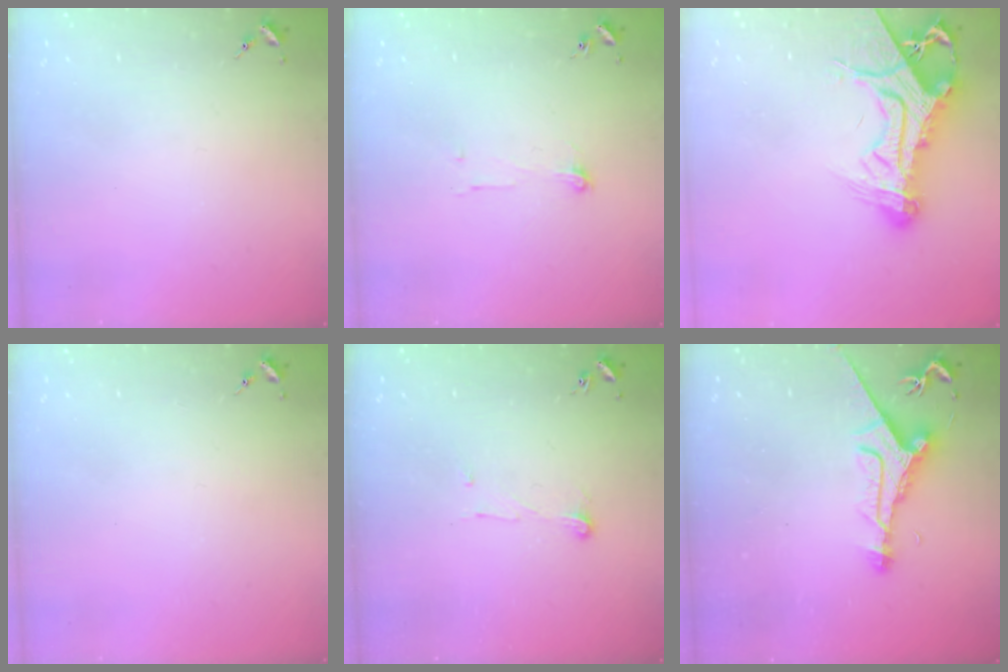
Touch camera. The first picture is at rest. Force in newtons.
{"total": 4.7, "press": 4.7, "slide": 0.4}
{"total": 18.1, "press": 18.0, "slide": 1.9}
{"total": 0.0}
{"total": 6.0, "press": 5.9, "slide": 0.7}
{"total": 10.2, "press": 10.1, "slide": 0.8}